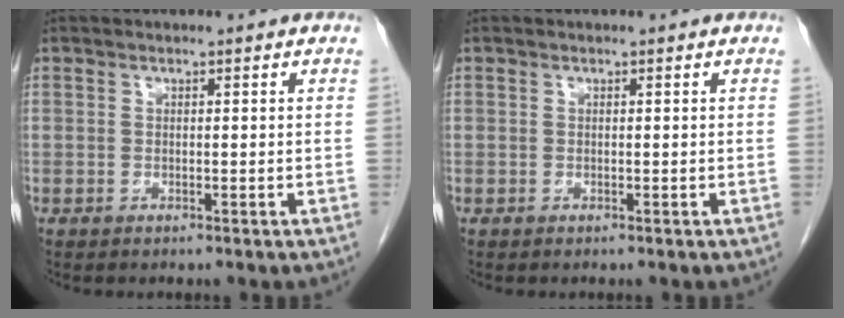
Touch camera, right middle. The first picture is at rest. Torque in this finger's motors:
{"motor_torque": [0.22, -0.04, -0.03, 0.00]}